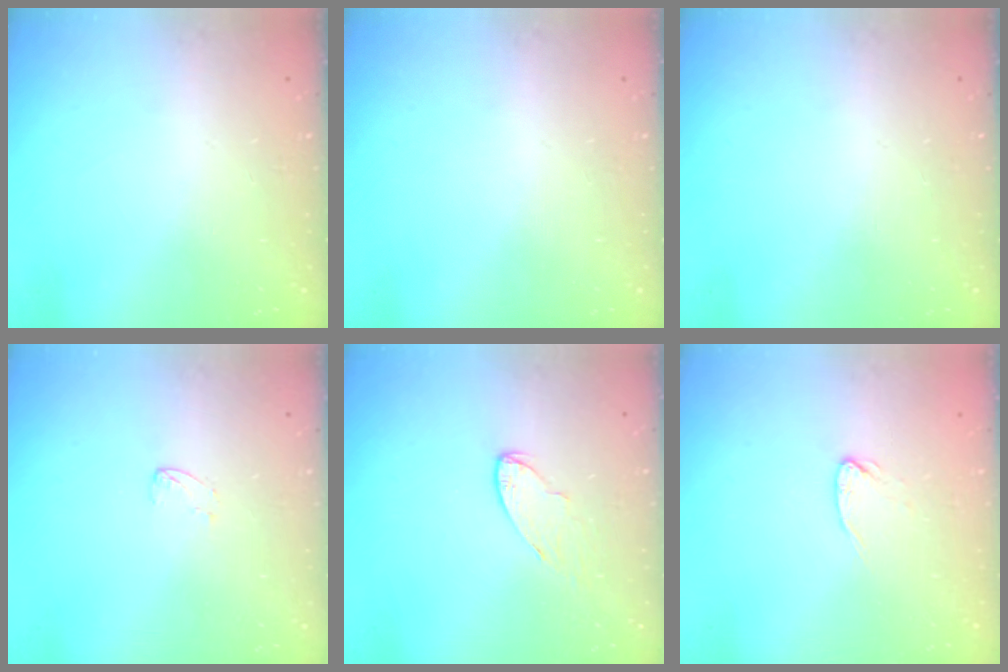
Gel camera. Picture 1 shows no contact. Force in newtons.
{"total": 0.0}
{"total": 0.0}
{"total": 2.4, "press": 2.4, "slide": 0.2}
{"total": 6.4, "press": 6.4, "slide": 0.4}
{"total": 3.8, "press": 3.8, "slide": 0.3}